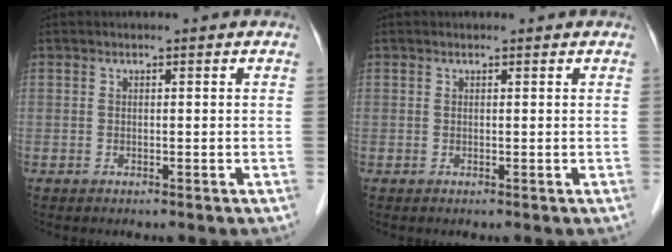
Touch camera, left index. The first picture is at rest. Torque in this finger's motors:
{"motor_torque": [1.02, -1.12, -0.01, -0.01]}